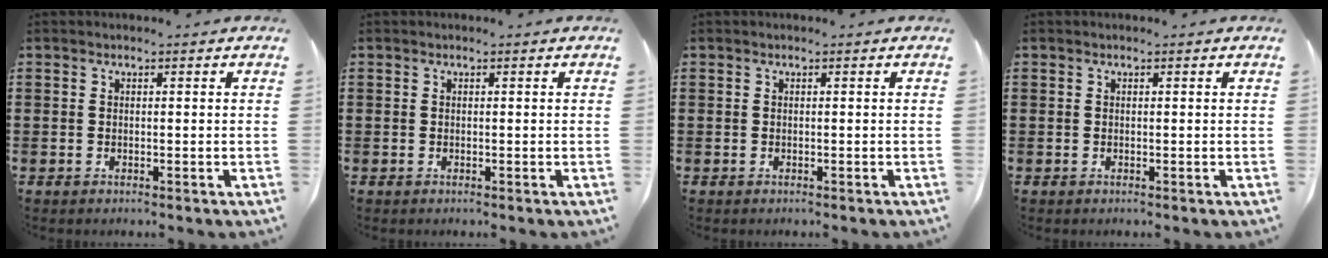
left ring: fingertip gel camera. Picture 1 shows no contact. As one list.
[{"total": 0.0}, {"total": 0.0}, {"total": 0.0}]